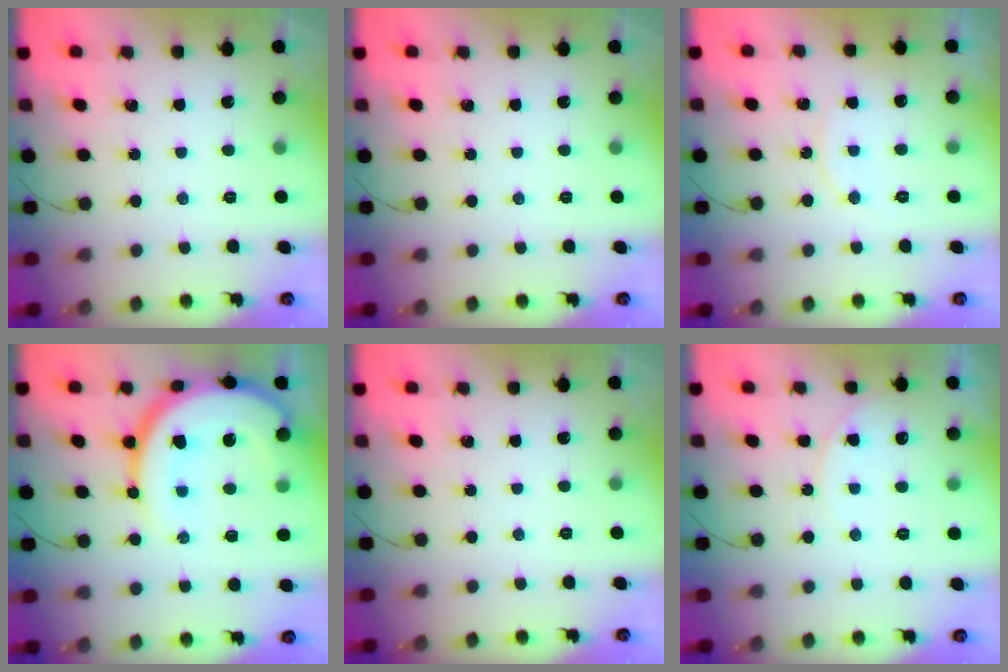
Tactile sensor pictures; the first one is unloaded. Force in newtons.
{"total": 0.0}
{"total": 5.3, "press": 5.3, "slide": 0.4}
{"total": 18.1, "press": 18.0, "slide": 1.9}
{"total": 0.0}
{"total": 6.6, "press": 6.6, "slide": 0.4}